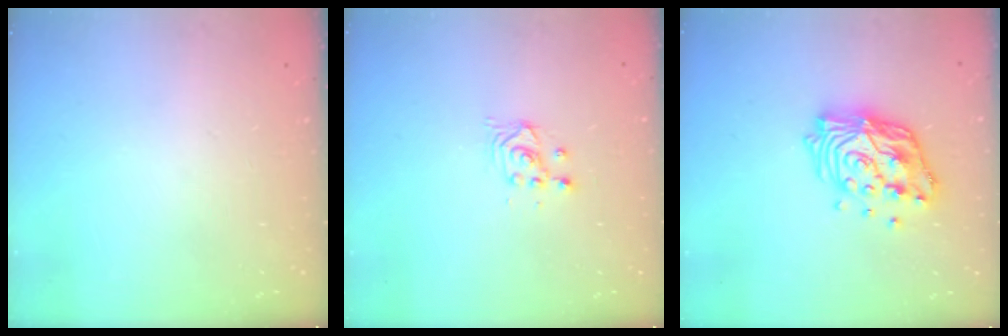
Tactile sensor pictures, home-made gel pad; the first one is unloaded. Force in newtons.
{"total": 2.5, "press": 2.5, "slide": 0.2}
{"total": 16.1, "press": 16.0, "slide": 1.3}